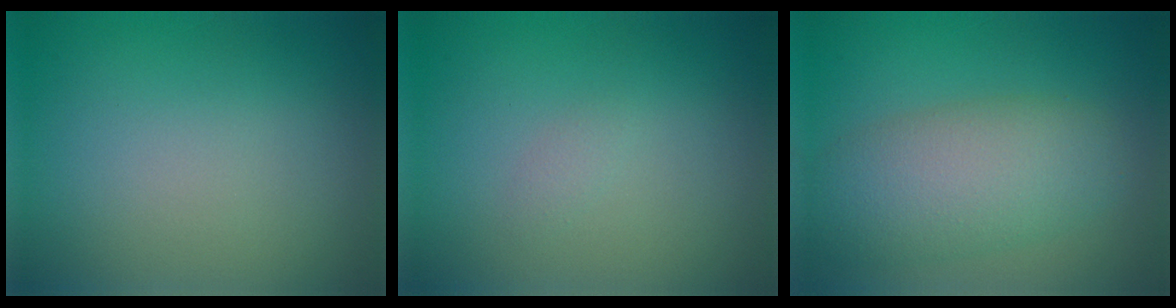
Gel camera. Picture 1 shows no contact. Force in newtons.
{"total": 0.5, "press": 0.5, "slide": 0.0}
{"total": 5.7, "press": 5.7, "slide": 0.3}